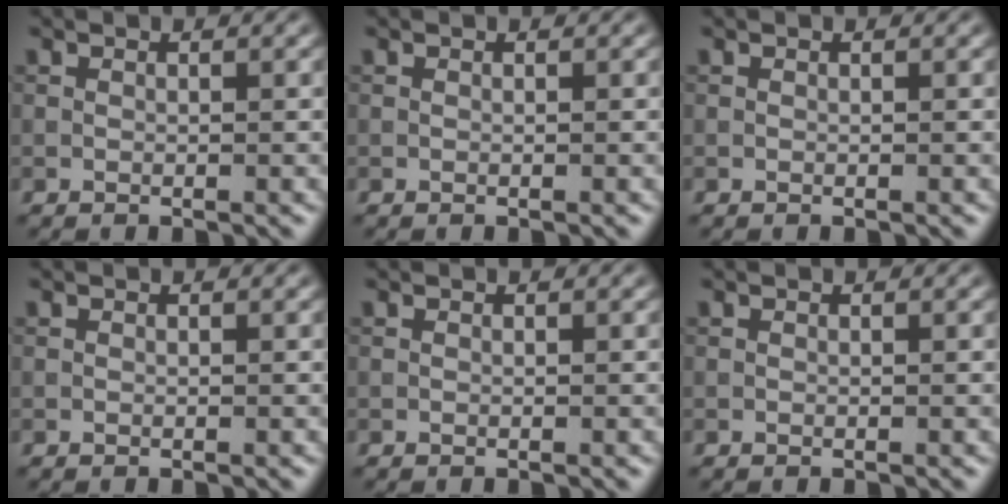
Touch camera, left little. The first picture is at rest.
{"total": 0.0}
{"total": 0.0}
{"total": 0.0}
{"total": 0.0}
{"total": 0.0}